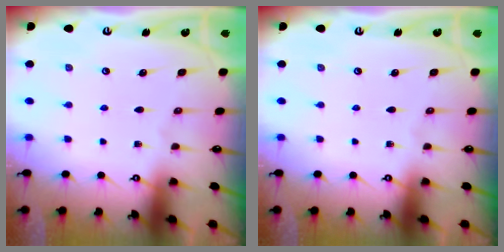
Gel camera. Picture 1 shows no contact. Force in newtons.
{"total": 0.0}